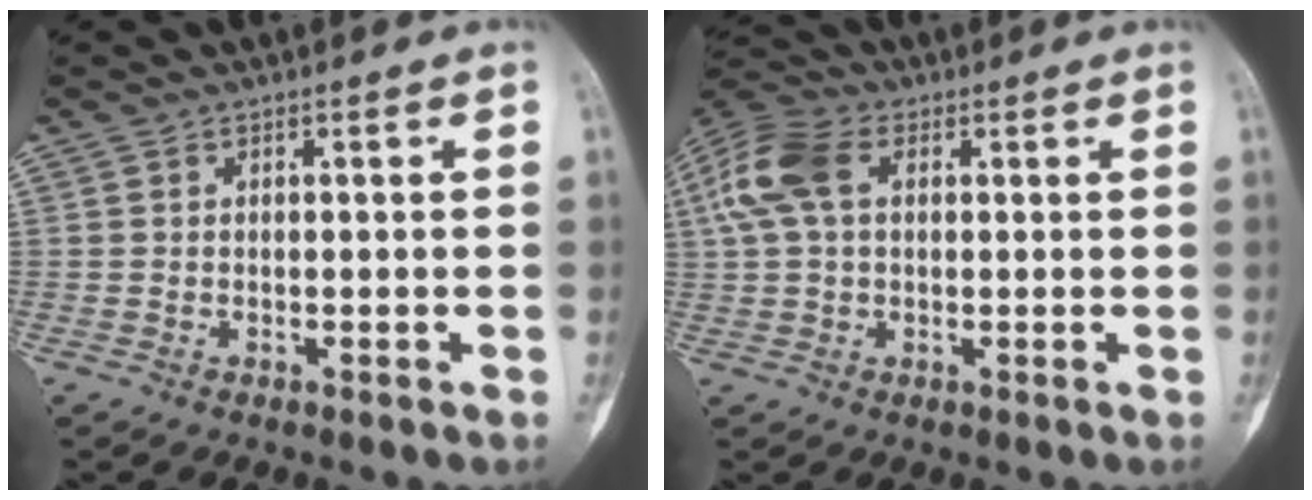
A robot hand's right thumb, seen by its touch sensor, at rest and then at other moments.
{"total": 11.2, "force": [2.9, 7.0, 8.2], "torque": [-0.182, 0.029, 0.052]}